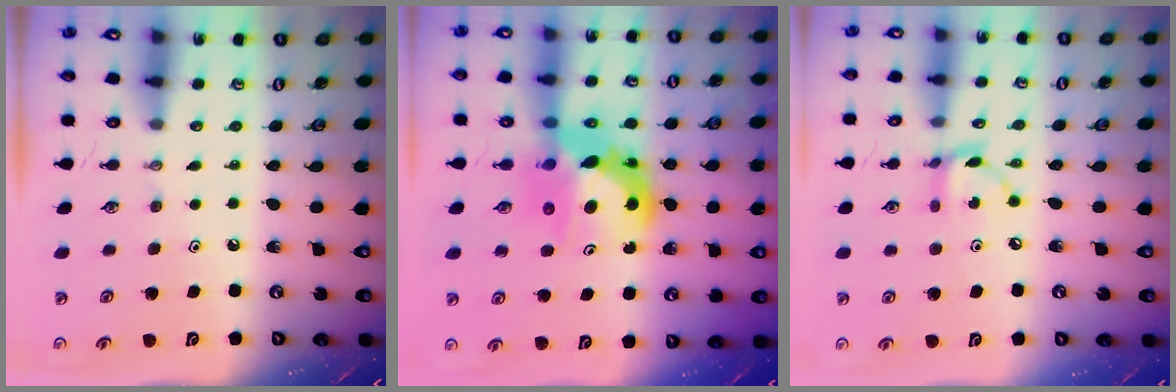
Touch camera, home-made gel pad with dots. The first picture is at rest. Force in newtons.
{"total": 12.3, "press": 12.2, "slide": 1.1}
{"total": 6.7, "press": 6.7, "slide": 0.2}